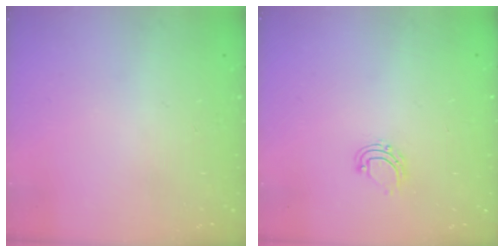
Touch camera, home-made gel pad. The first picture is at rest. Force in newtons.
{"total": 6.8, "press": 6.8, "slide": 0.5}